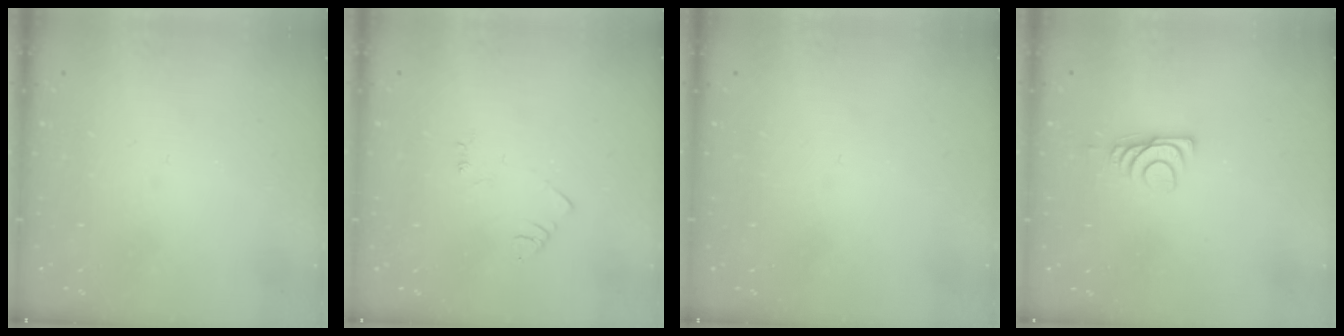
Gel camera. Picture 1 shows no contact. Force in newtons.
{"total": 2.7, "press": 2.7, "slide": 0.4}
{"total": 0.0}
{"total": 6.6, "press": 6.6, "slide": 0.9}